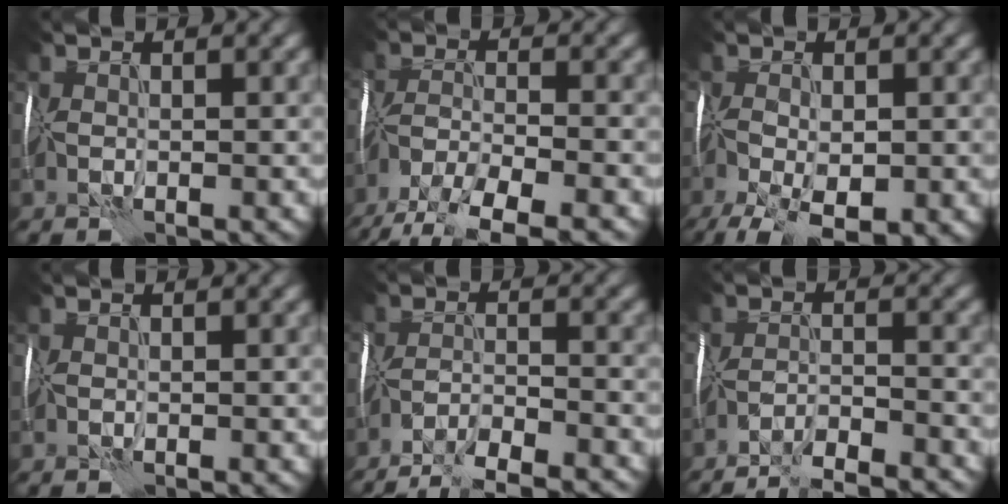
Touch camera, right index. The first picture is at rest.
{"total": 8.2, "force": [-6.5, 2.2, 4.6], "torque": [-0.074, -0.019, -0.113]}
{"total": 7.7, "force": [-4.1, 3.2, 5.7], "torque": [-0.116, -0.022, -0.064]}
{"total": 0.0}
{"total": 7.9, "force": [-7.1, 1.3, 3.2], "torque": [-0.054, -0.012, -0.106]}
{"total": 6.9, "force": [-6.4, 0.9, 2.4], "torque": [-0.039, -0.003, -0.093]}